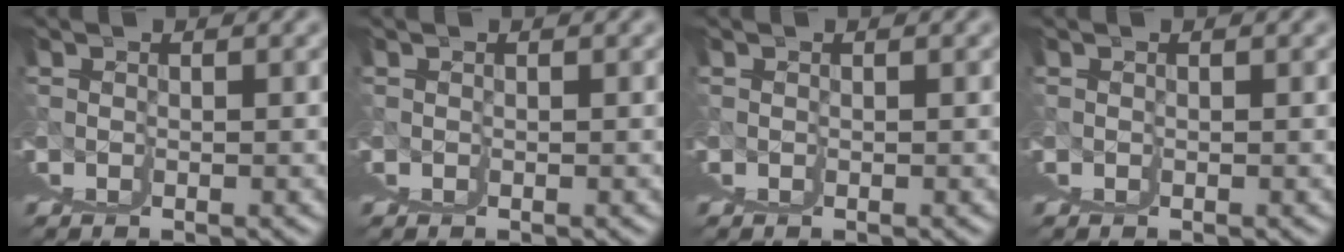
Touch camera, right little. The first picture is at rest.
{"total": 0.0}
{"total": 0.0}
{"total": 0.0}